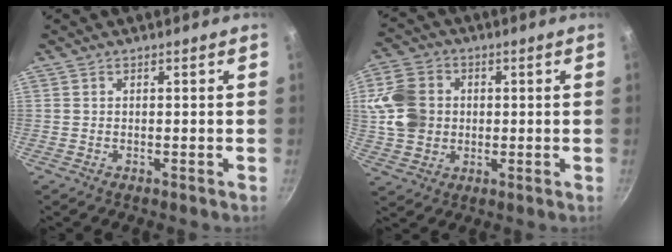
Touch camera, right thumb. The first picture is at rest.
{"total": 11.5, "force": [1.4, 9.5, 6.2], "torque": [-0.101, 0.003, 0.021]}